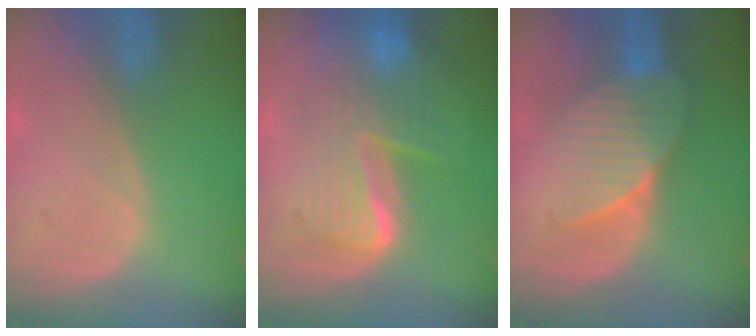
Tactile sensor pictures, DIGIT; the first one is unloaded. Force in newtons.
{"total": 8.0, "press": 8.0, "slide": 0.5}
{"total": 7.1, "press": 6.7, "slide": 2.2}